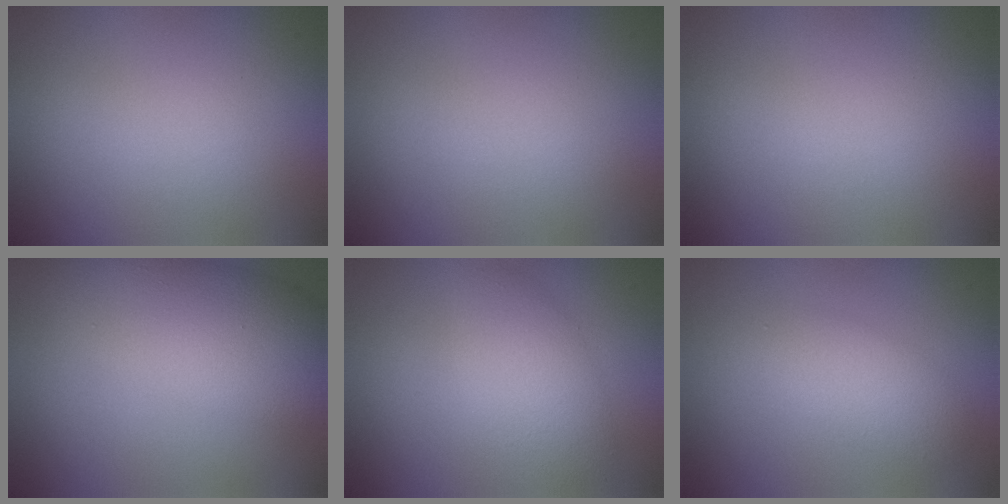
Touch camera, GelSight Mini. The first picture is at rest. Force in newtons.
{"total": 0.0}
{"total": 0.0}
{"total": 7.4, "press": 7.4, "slide": 0.3}
{"total": 3.9, "press": 3.9, "slide": 0.2}
{"total": 2.9, "press": 2.9, "slide": 0.0}